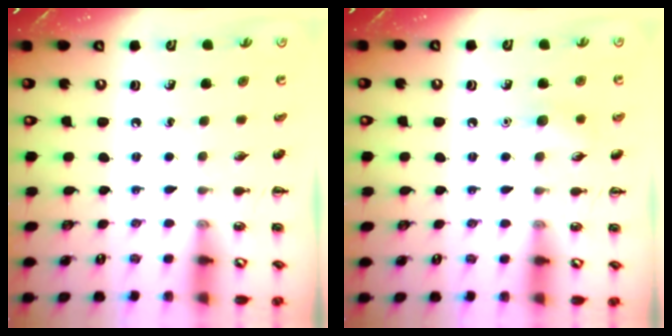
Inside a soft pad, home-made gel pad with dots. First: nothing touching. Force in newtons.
{"total": 6.8, "press": 6.6, "slide": 1.8}